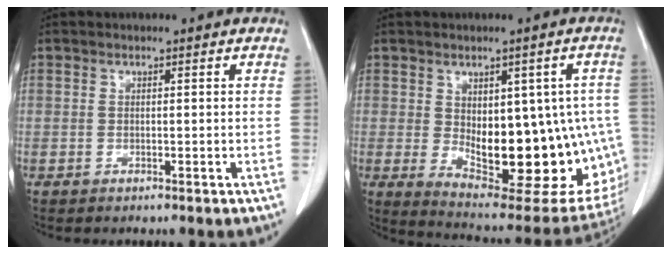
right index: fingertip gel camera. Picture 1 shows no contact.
{"total": 21.4, "force": [-2.7, 9.5, 18.9], "torque": [-0.192, 0.004, -0.005]}